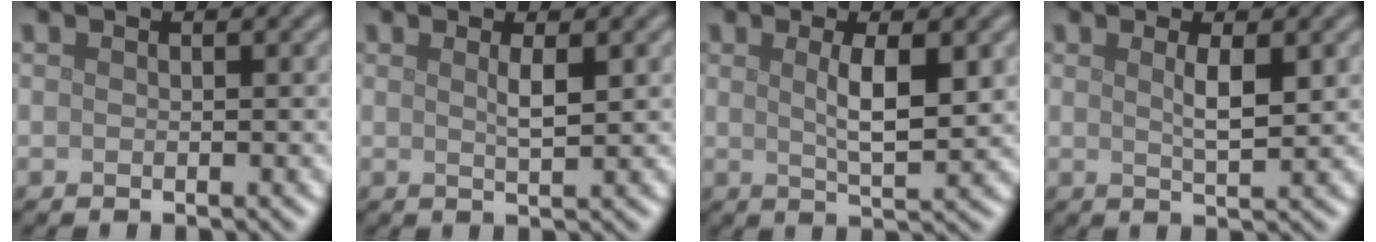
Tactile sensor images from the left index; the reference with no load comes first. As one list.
[{"total": 1.6, "force": [0.6, 0.3, 1.5], "torque": [-0.026, -0.001, 0.007]}, {"total": 4.1, "force": [0.9, 1.0, 3.8], "torque": [-0.065, -0.002, 0.018]}, {"total": 2.5, "force": [0.8, 0.5, 2.3], "torque": [-0.040, -0.002, 0.014]}]